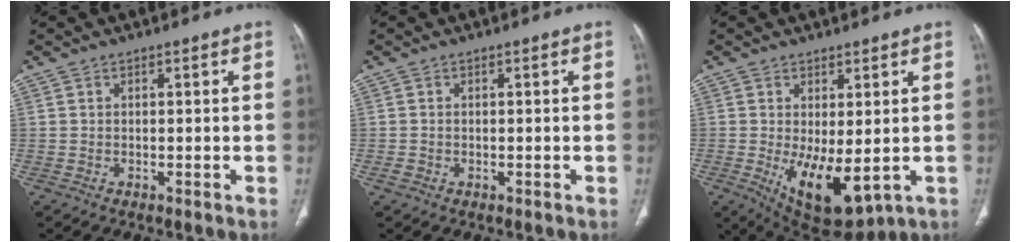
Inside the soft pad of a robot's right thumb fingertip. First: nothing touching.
{"total": 0.9, "force": [-0.3, 0.8, 0.4], "torque": [-0.012, 0.003, -0.003]}
{"total": 11.2, "force": [-1.8, 5.1, 9.9], "torque": [-0.151, -0.024, -0.004]}